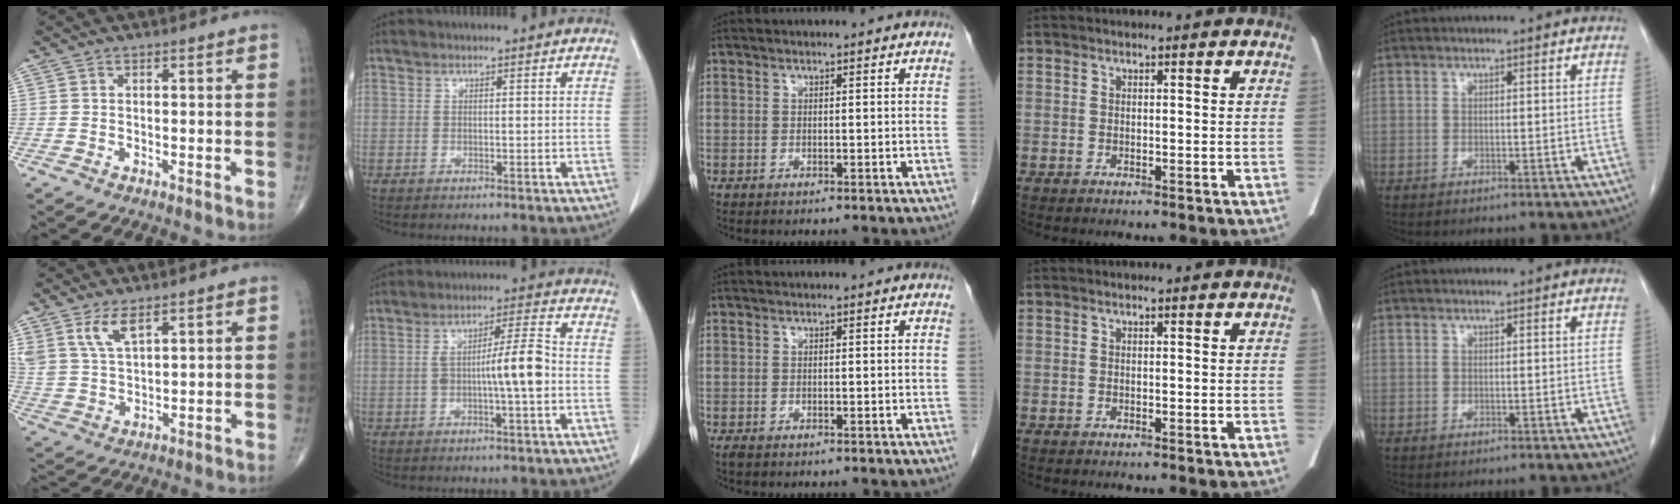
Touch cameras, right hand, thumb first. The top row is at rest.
{"thumb": {"total": 6.2, "force": [3.8, 2.3, 4.3], "torque": [-0.086, -0.019, 0.083]}, "index": {"total": 7.2, "force": [-1.1, 0.4, 7.1], "torque": [-0.122, 0.013, -0.020]}, "middle": {"total": 0.5, "force": [-0.4, 0.1, 0.2], "torque": [-0.012, -0.002, -0.007]}}